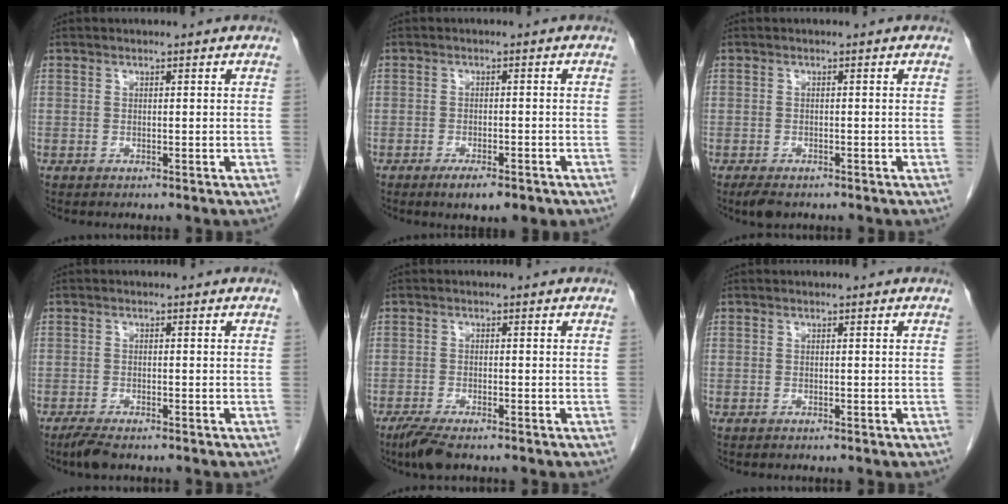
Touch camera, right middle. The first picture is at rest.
{"total": 4.6, "force": [-3.0, 1.3, 3.2], "torque": [-0.048, -0.005, -0.039]}
{"total": 2.7, "force": [-2.0, 1.1, 1.4], "torque": [-0.029, -0.005, -0.028]}
{"total": 2.8, "force": [-2.2, 0.5, 1.6], "torque": [-0.038, -0.008, -0.040]}
{"total": 4.3, "force": [-3.2, 0.8, 2.7], "torque": [-0.055, -0.011, -0.056]}
{"total": 0.0}